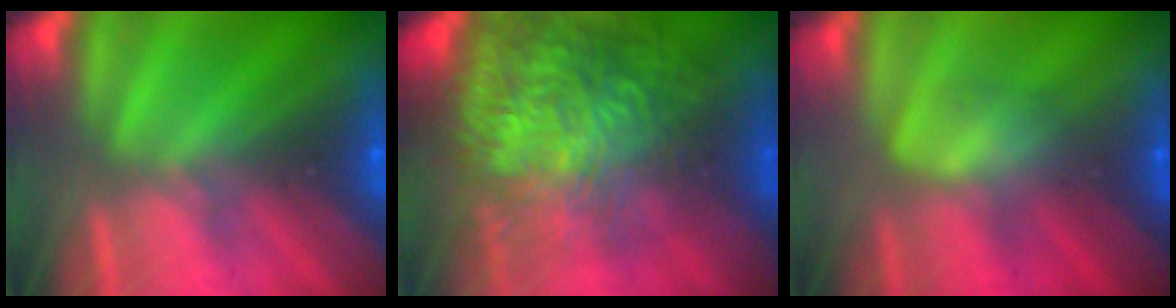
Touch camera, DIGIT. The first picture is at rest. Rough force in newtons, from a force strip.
{"total": 7.3}
{"total": 2.9}